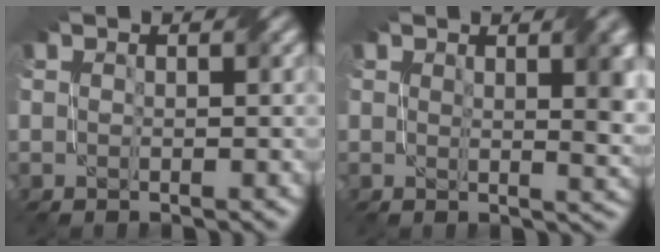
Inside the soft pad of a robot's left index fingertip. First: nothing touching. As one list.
[{"total": 3.9, "force": [1.5, 1.1, 3.5], "torque": [-0.040, -0.002, 0.024]}]